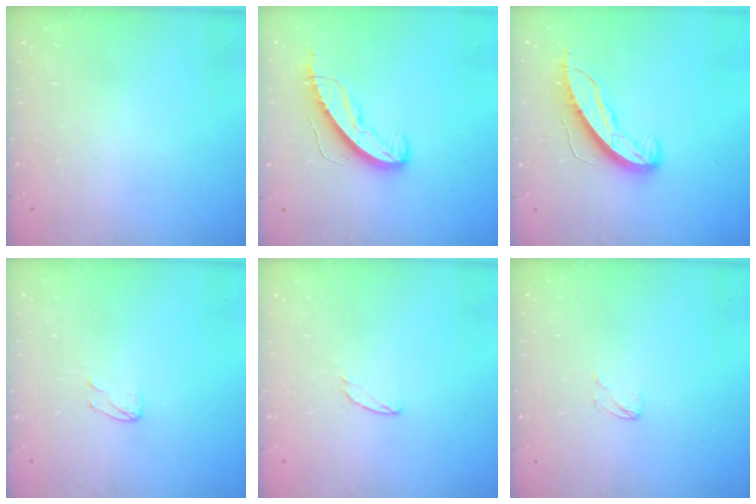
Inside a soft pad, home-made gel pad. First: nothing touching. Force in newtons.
{"total": 9.0, "press": 9.0, "slide": 0.4}
{"total": 11.0, "press": 11.0, "slide": 0.9}
{"total": 4.0, "press": 4.0, "slide": 0.3}
{"total": 5.5, "press": 5.5, "slide": 0.5}
{"total": 2.9, "press": 2.9, "slide": 0.2}